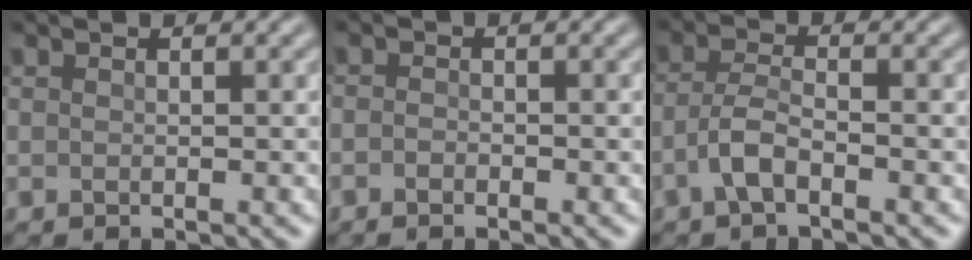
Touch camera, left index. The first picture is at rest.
{"total": 0.8, "force": [-0.8, 0.0, 0.2], "torque": [-0.006, -0.003, -0.011]}
{"total": 2.8, "force": [-1.7, 0.7, 2.0], "torque": [-0.048, 0.003, -0.039]}